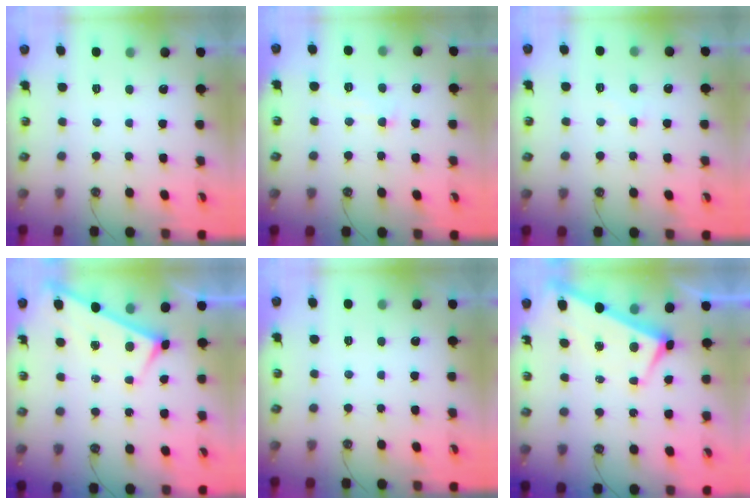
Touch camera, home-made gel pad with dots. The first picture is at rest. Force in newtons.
{"total": 1.8, "press": 1.7, "slide": 0.6}
{"total": 2.7, "press": 2.7, "slide": 0.5}
{"total": 2.9, "press": 2.9, "slide": 0.3}
{"total": 0.0}
{"total": 3.0, "press": 2.9, "slide": 0.9}